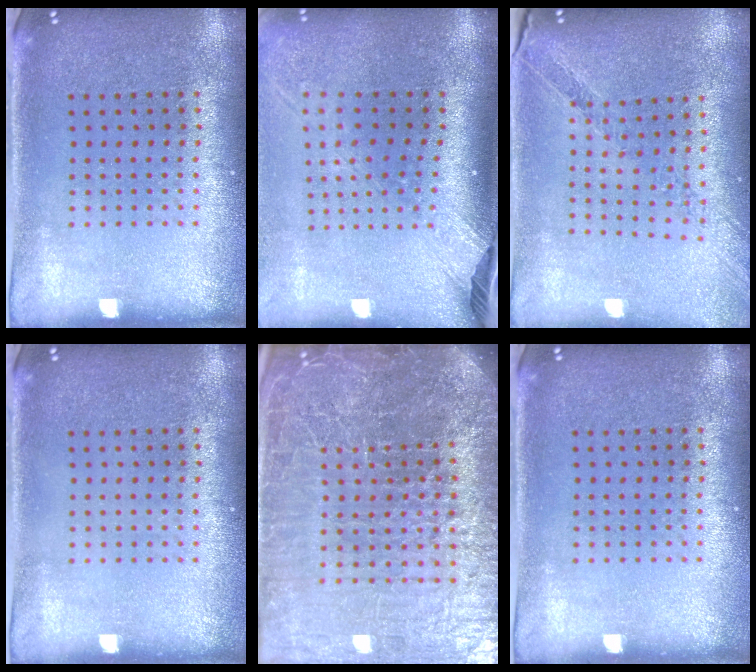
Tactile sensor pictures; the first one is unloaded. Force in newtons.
{"total": 2.6, "press": 1.9, "slide": 1.7}
{"total": 0.6, "press": 0.6, "slide": 0.1}
{"total": 0.0}
{"total": 7.2, "press": 6.3, "slide": 3.6}
{"total": 0.0}